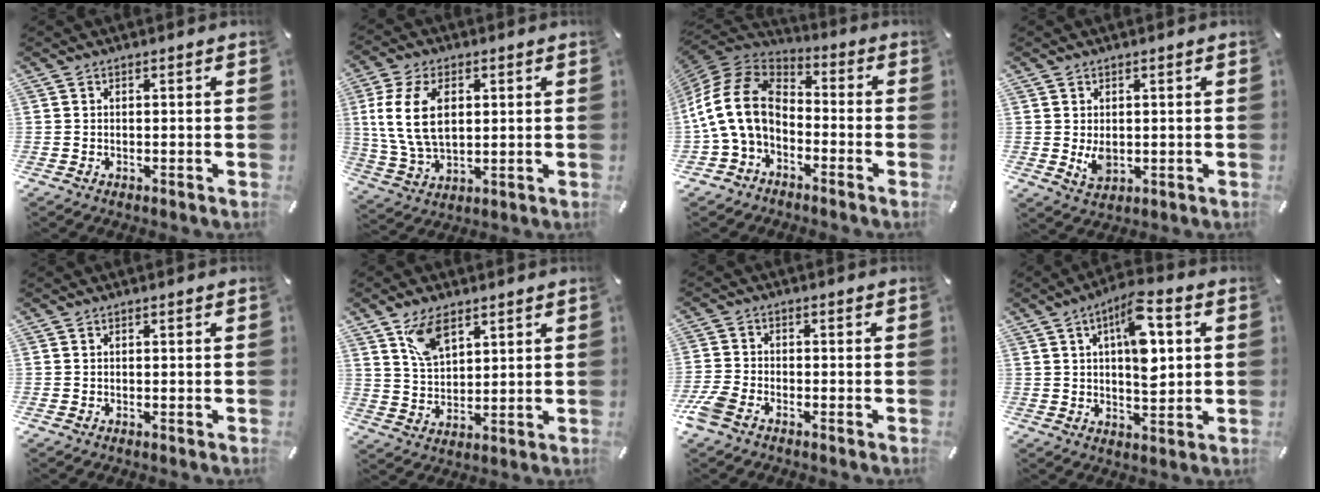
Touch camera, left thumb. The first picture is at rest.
{"total": 12.1, "force": [2.4, 7.7, 9.0], "torque": [-0.208, 0.000, 0.040]}
{"total": 15.4, "force": [-3.6, 11.1, 10.0], "torque": [-0.221, 0.029, -0.071]}
{"total": 4.2, "force": [0.2, 3.2, 2.7], "torque": [-0.046, -0.008, 0.003]}
{"total": 0.0}
{"total": 8.0, "force": [5.0, 4.3, 4.6], "torque": [-0.087, -0.010, 0.093]}
{"total": 4.8, "force": [-3.0, 2.5, 2.6], "torque": [-0.072, 0.005, -0.062]}
{"total": 11.4, "force": [3.6, 5.0, 9.6], "torque": [-0.144, -0.009, 0.057]}